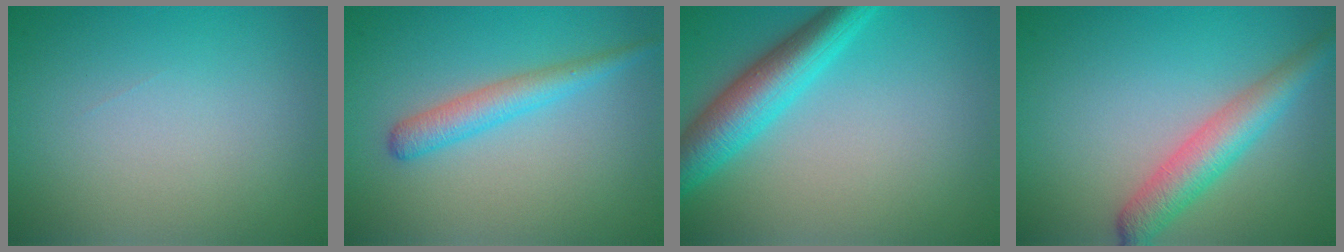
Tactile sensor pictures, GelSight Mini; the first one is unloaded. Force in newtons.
{"total": 2.8, "press": 2.8, "slide": 0.0}
{"total": 6.1, "press": 6.1, "slide": 0.2}
{"total": 4.4, "press": 4.4, "slide": 0.1}